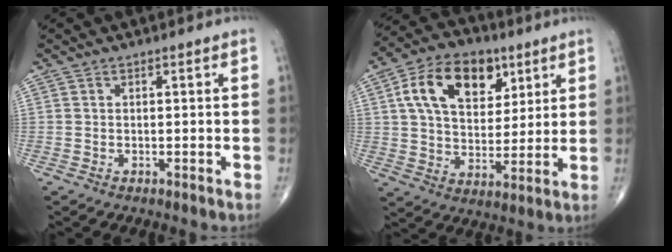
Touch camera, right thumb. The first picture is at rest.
{"total": 16.8, "force": [6.7, 10.6, 11.2], "torque": [-0.159, -0.012, 0.115]}